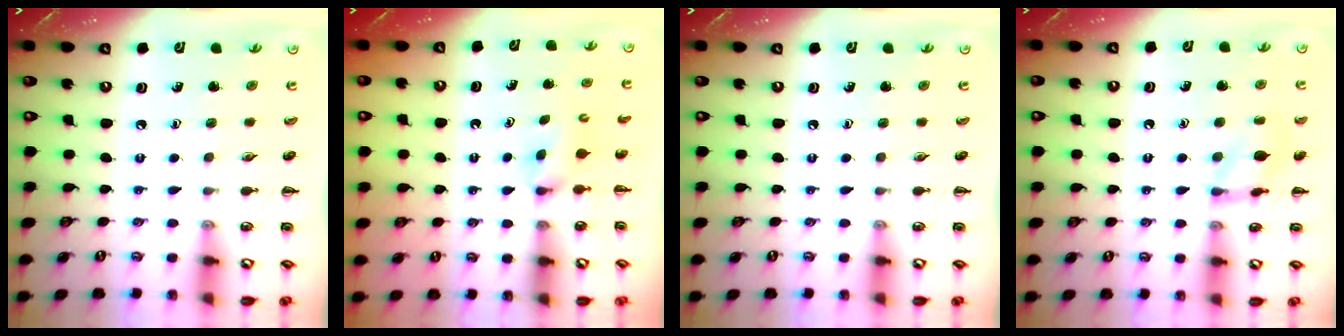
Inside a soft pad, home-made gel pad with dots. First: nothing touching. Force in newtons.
{"total": 2.4, "press": 2.3, "slide": 0.9}
{"total": 0.0}
{"total": 10.0, "press": 10.0, "slide": 0.6}